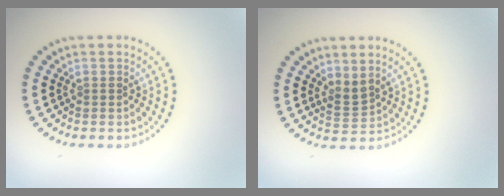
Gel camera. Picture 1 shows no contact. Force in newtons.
{"total": 1.7, "press": 1.3, "slide": 1.2}